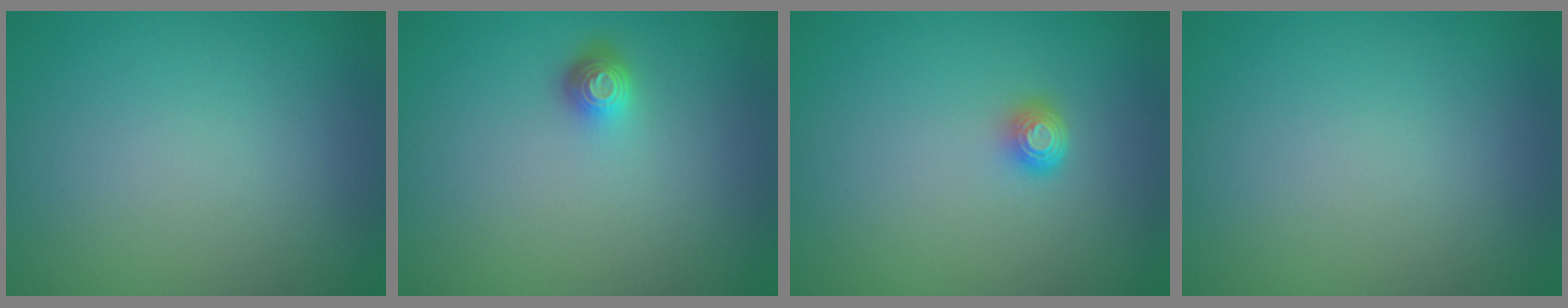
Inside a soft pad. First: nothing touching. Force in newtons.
{"total": 1.6, "press": 1.3, "slide": 1.0}
{"total": 1.6, "press": 1.2, "slide": 1.2}
{"total": 0.0}